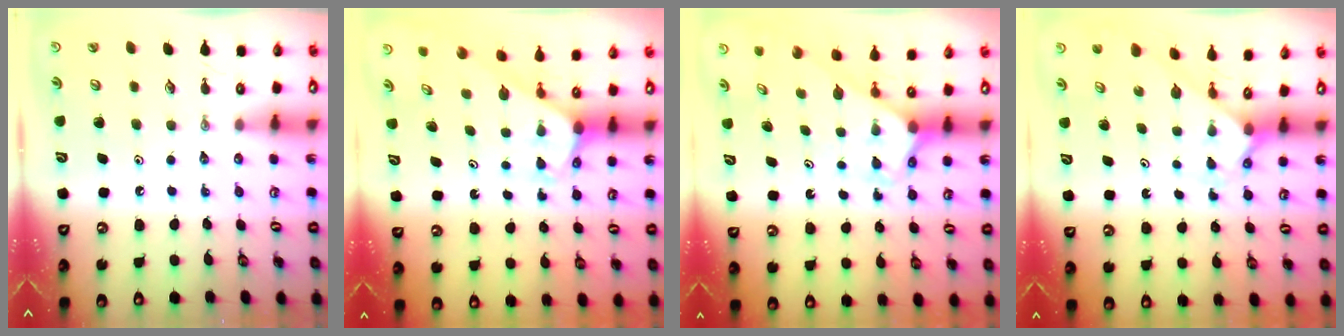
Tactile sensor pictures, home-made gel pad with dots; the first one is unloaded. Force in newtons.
{"total": 2.2, "press": 2.2, "slide": 0.1}
{"total": 2.4, "press": 2.4, "slide": 0.1}
{"total": 2.2, "press": 2.2, "slide": 0.2}